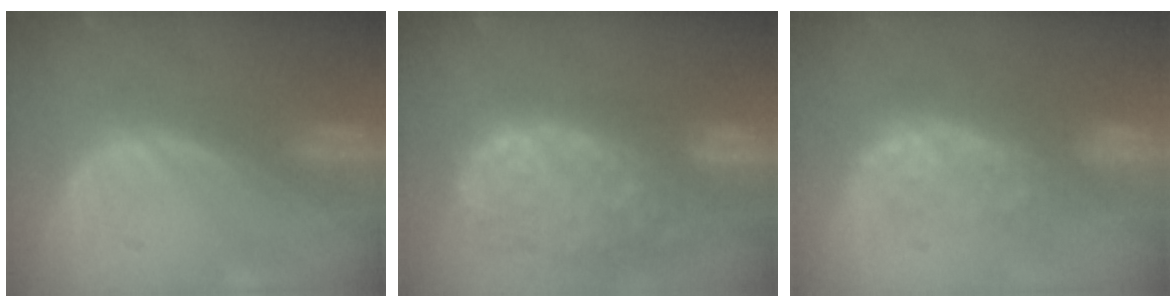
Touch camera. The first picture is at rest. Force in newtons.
{"total": 13.3, "press": 11.0, "slide": 7.5}
{"total": 7.9, "press": 7.6, "slide": 2.3}